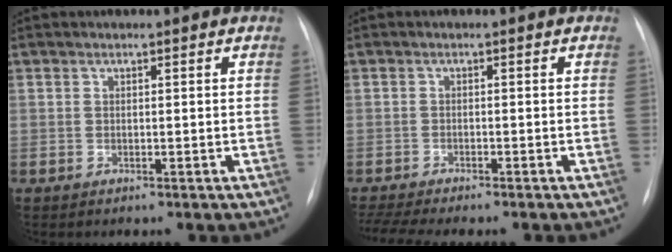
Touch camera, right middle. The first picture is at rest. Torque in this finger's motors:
{"motor_torque": [0.63, -0.61, 0.09, 0.02]}